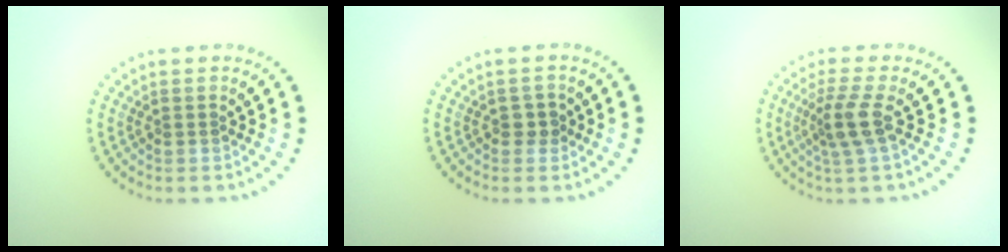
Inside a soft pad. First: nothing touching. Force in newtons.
{"total": 1.3, "press": 1.2, "slide": 0.4}
{"total": 2.9, "press": 2.2, "slide": 1.9}